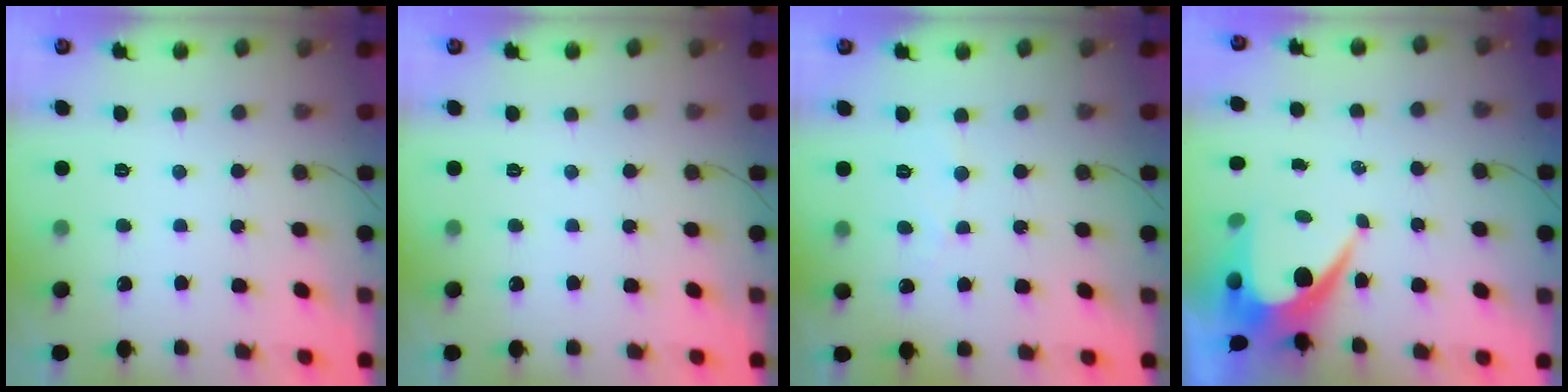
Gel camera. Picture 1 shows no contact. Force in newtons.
{"total": 0.0}
{"total": 2.8, "press": 2.8, "slide": 0.2}
{"total": 9.4, "press": 9.4, "slide": 0.8}